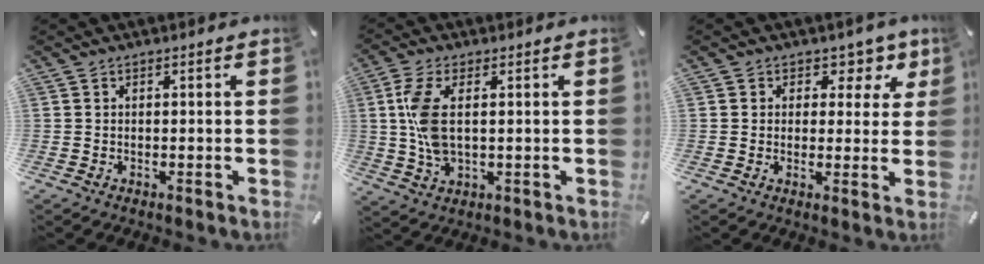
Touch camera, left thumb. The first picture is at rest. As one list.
[{"total": 8.4, "force": [0.9, 3.9, 7.4], "torque": [-0.172, -0.002, 0.010]}, {"total": 6.4, "force": [3.1, 5.0, 2.4], "torque": [-0.012, -0.023, 0.047]}]